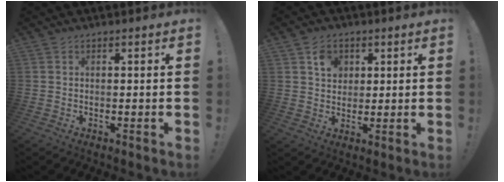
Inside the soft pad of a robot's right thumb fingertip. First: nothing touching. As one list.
[{"total": 5.6, "force": [2.5, 4.7, 1.9], "torque": [-0.016, -0.008, 0.043]}]